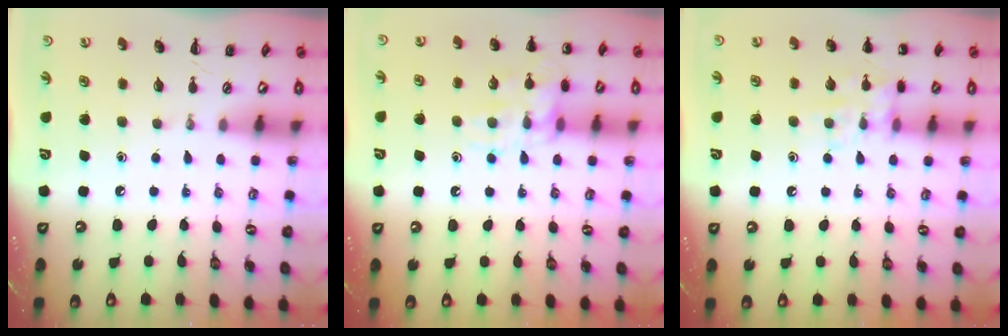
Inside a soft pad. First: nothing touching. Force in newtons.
{"total": 13.3, "press": 13.3, "slide": 1.1}
{"total": 10.7, "press": 10.7, "slide": 0.6}